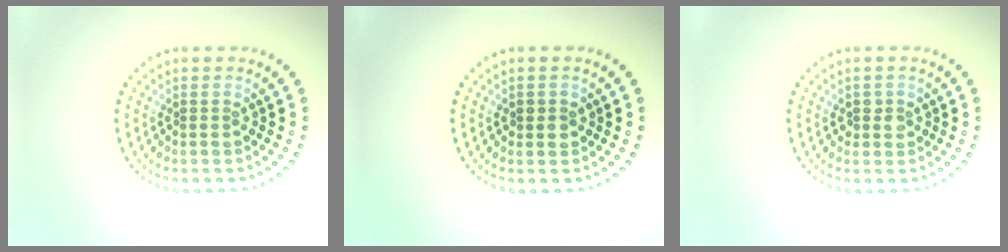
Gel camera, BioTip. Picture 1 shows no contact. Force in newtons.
{"total": 1.1, "press": 1.0, "slide": 0.4}
{"total": 1.4, "press": 1.2, "slide": 0.7}